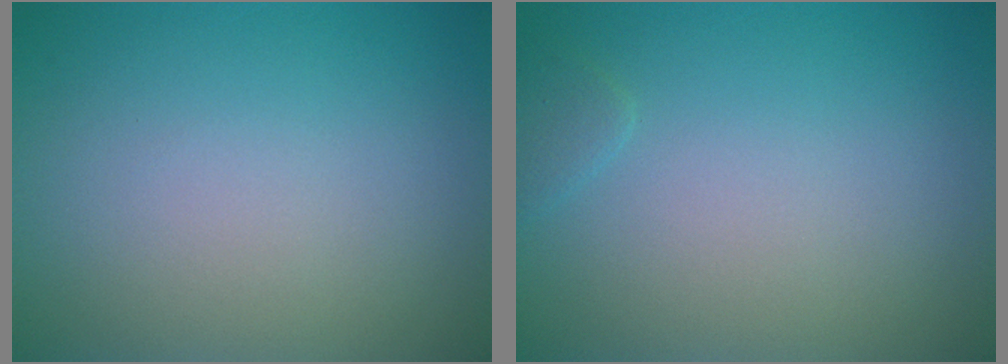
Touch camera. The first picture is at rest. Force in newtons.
{"total": 0.8, "press": 0.8, "slide": 0.1}